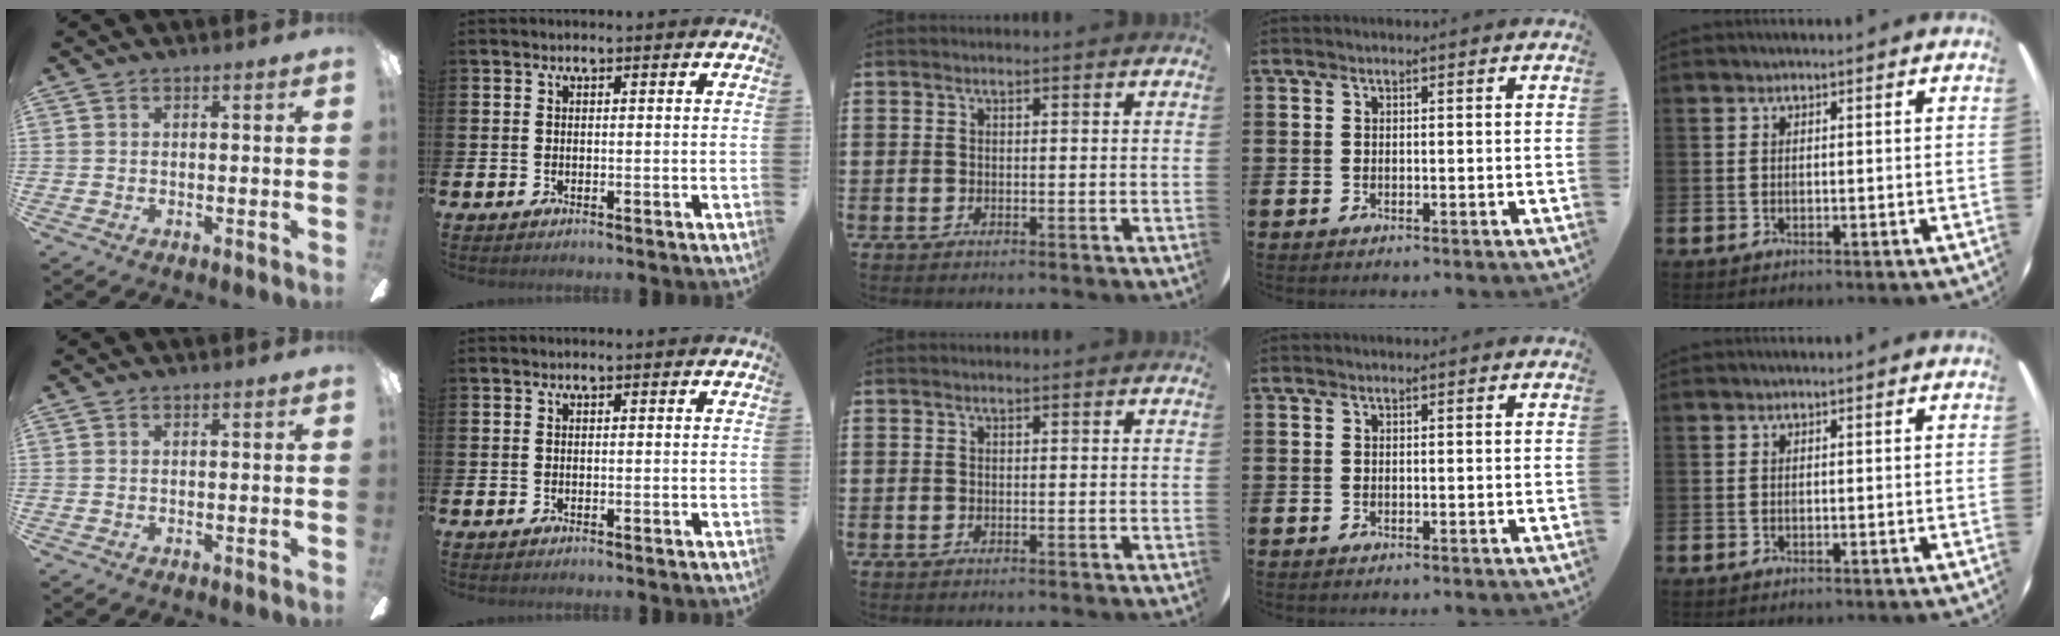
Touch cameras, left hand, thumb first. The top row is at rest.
{}